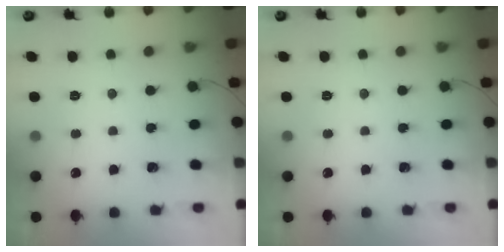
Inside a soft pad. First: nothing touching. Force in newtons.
{"total": 0.0}